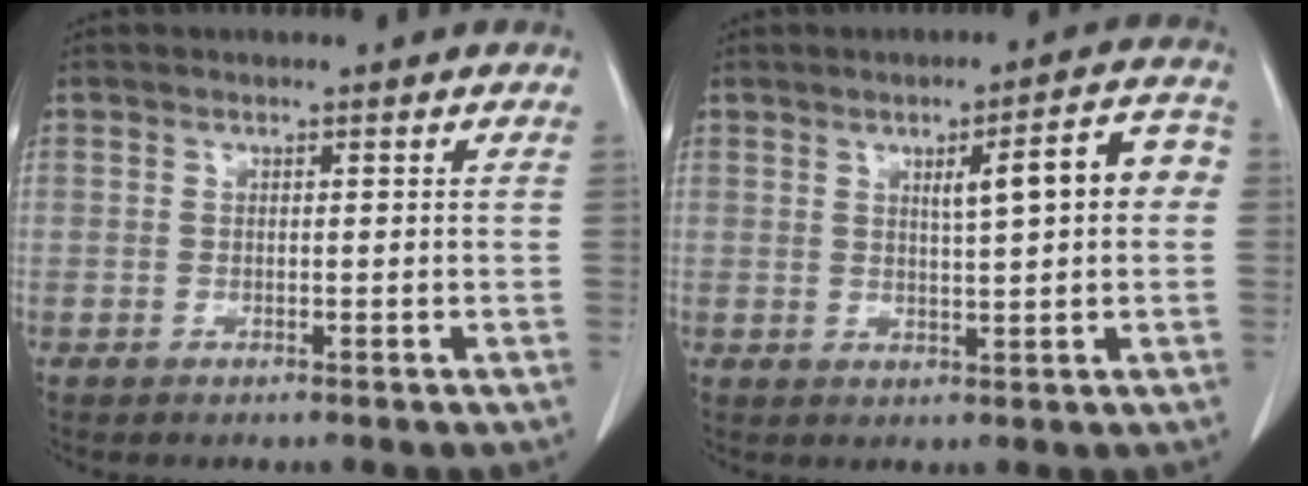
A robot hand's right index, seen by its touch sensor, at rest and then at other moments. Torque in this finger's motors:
{"motor_torque": [0.29, 0.10, 0.13, 0.04]}